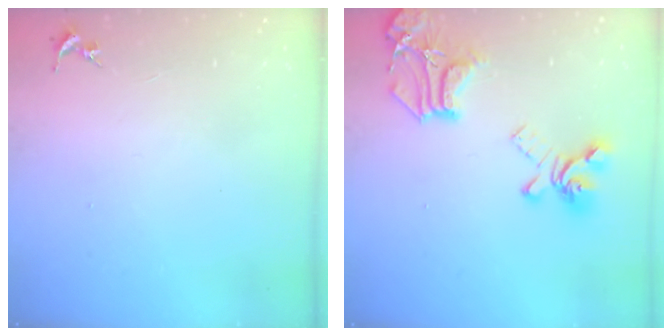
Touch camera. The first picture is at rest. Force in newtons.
{"total": 20.8, "press": 20.7, "slide": 1.6}